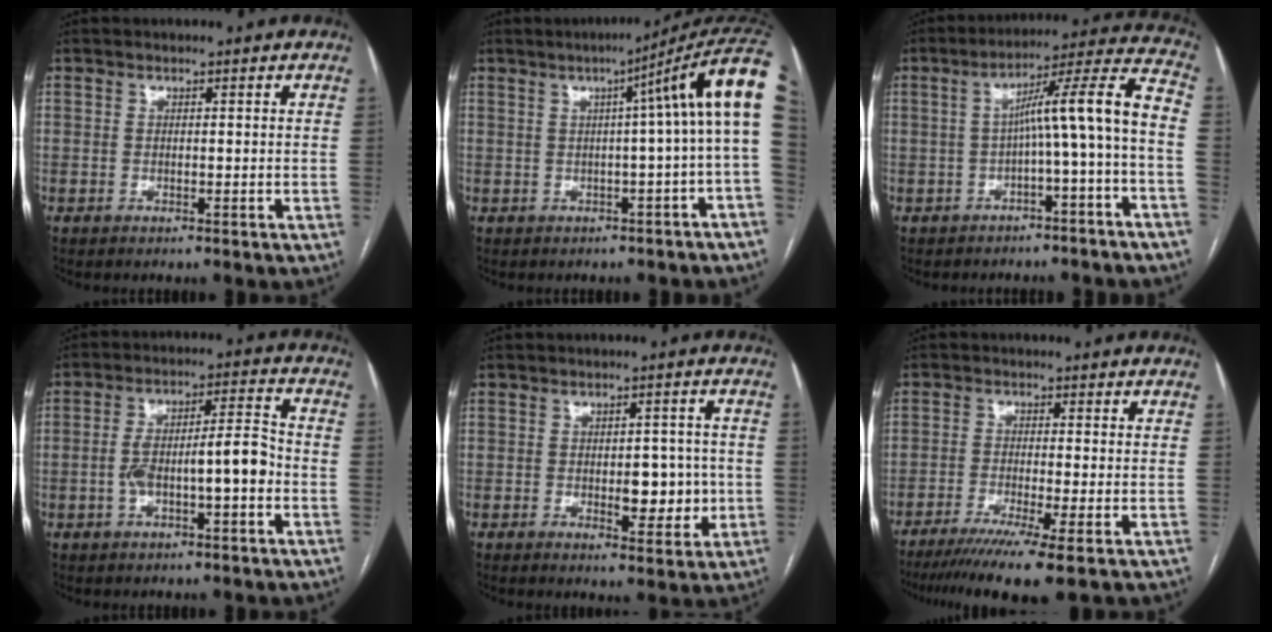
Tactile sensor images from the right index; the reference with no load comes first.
{"total": 11.2, "force": [2.3, -1.1, 10.9], "torque": [-0.124, 0.039, 0.023]}
{"total": 11.0, "force": [-2.3, -0.6, 10.8], "torque": [-0.149, 0.039, -0.034]}
{"total": 9.3, "force": [-2.1, 2.0, 8.8], "torque": [-0.157, 0.032, -0.030]}
{"total": 6.0, "force": [-0.8, 2.9, 5.3], "torque": [-0.061, 0.006, -0.002]}
{"total": 10.1, "force": [-6.8, -0.7, 7.5], "torque": [-0.116, -0.025, -0.108]}